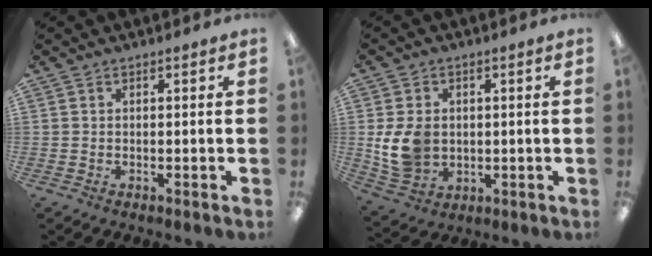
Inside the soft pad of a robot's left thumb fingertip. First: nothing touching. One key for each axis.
{"total": 9.4, "fx": 0.2, "fy": 7.6, "fz": 5.6, "tx": -0.128, "ty": 0.004, "tz": 0.004}